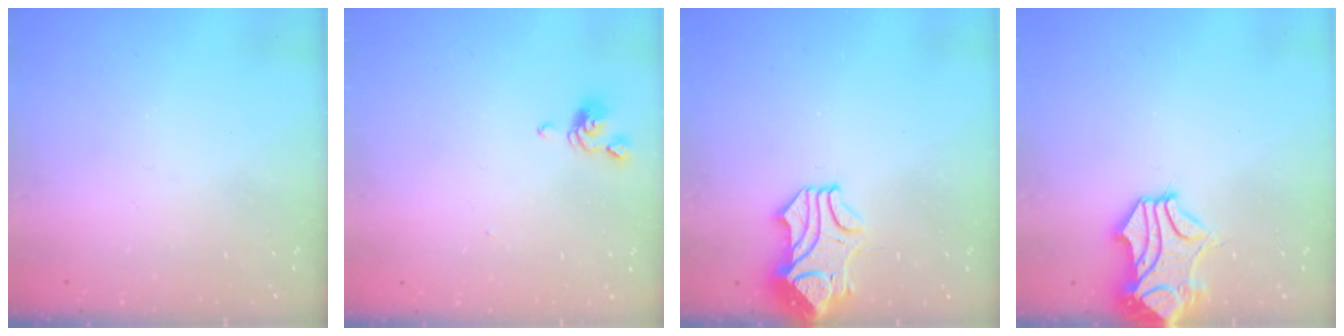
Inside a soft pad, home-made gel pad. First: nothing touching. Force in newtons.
{"total": 0.7, "press": 0.6, "slide": 0.5}
{"total": 1.6, "press": 1.3, "slide": 0.9}
{"total": 2.4, "press": 2.1, "slide": 1.2}